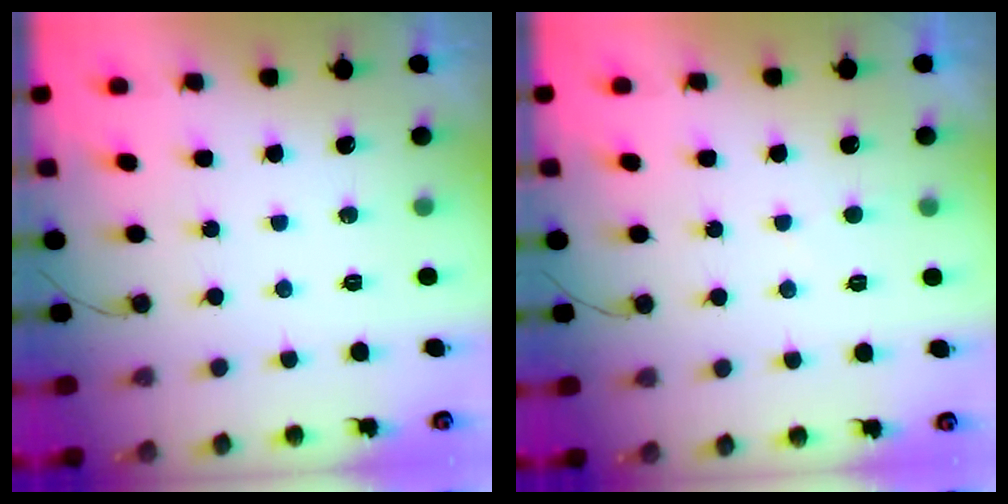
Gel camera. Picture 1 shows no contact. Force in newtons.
{"total": 1.6, "press": 1.6, "slide": 0.2}